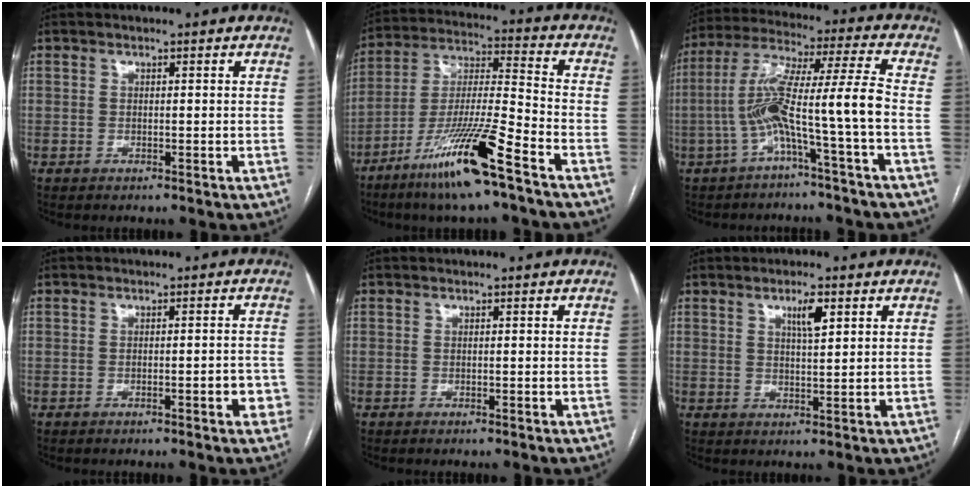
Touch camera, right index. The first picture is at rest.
{"total": 15.8, "force": [-9.5, 0.1, 12.7], "torque": [-0.255, -0.030, -0.176]}
{"total": 11.2, "force": [-3.4, -1.2, 10.6], "torque": [-0.207, 0.035, -0.064]}
{"total": 3.1, "force": [-1.3, 0.8, 2.7], "torque": [-0.023, 0.006, -0.013]}
{"total": 0.0}
{"total": 3.7, "force": [1.9, 0.7, 3.2], "torque": [-0.054, 0.000, 0.031]}